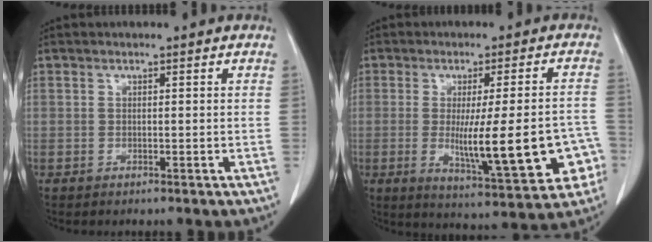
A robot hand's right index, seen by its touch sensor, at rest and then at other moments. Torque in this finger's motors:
{"motor_torque": [0.76, 0.19, 0.42, 0.16]}